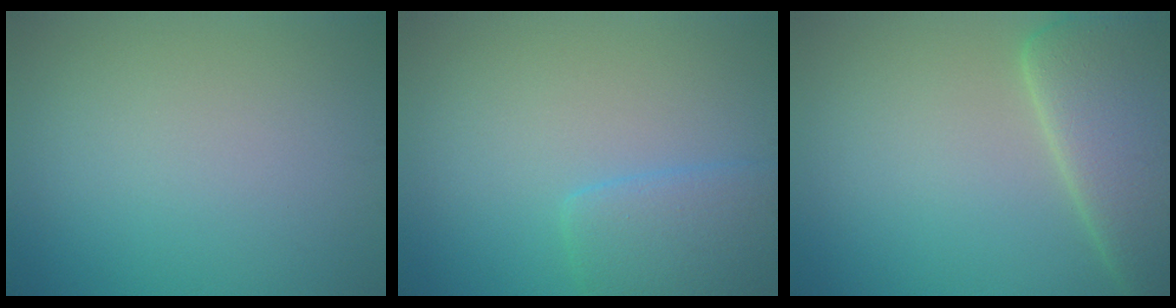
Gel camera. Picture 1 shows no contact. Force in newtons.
{"total": 3.6, "press": 3.6, "slide": 0.2}
{"total": 9.4, "press": 9.4, "slide": 0.6}